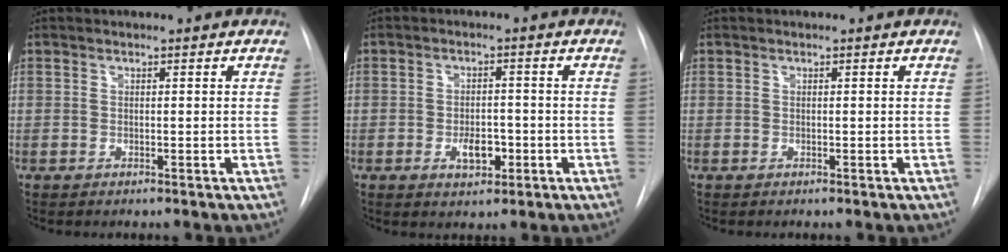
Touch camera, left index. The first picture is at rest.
{"total": 3.9, "force": [-1.4, 2.1, 3.0], "torque": [-0.044, 0.003, -0.015]}
{"total": 0.0}